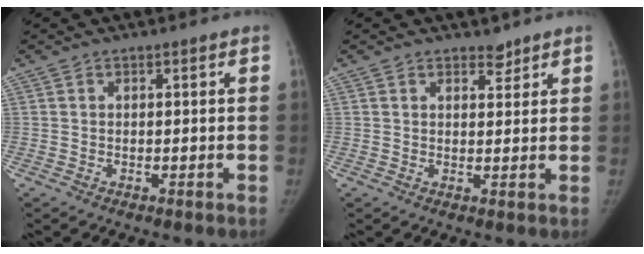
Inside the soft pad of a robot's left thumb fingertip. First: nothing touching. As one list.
[{"total": 2.3, "force": [1.8, 1.1, 0.6], "torque": [0.008, -0.011, 0.025]}]